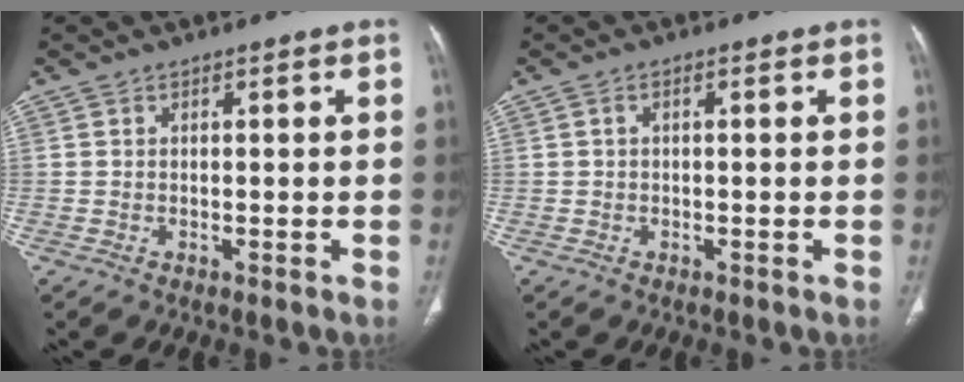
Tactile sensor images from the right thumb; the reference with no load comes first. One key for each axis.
{"total": 1.1, "fx": 0.2, "fy": 0.5, "fz": 0.9, "tx": -0.020, "ty": 0.005, "tz": 0.001}